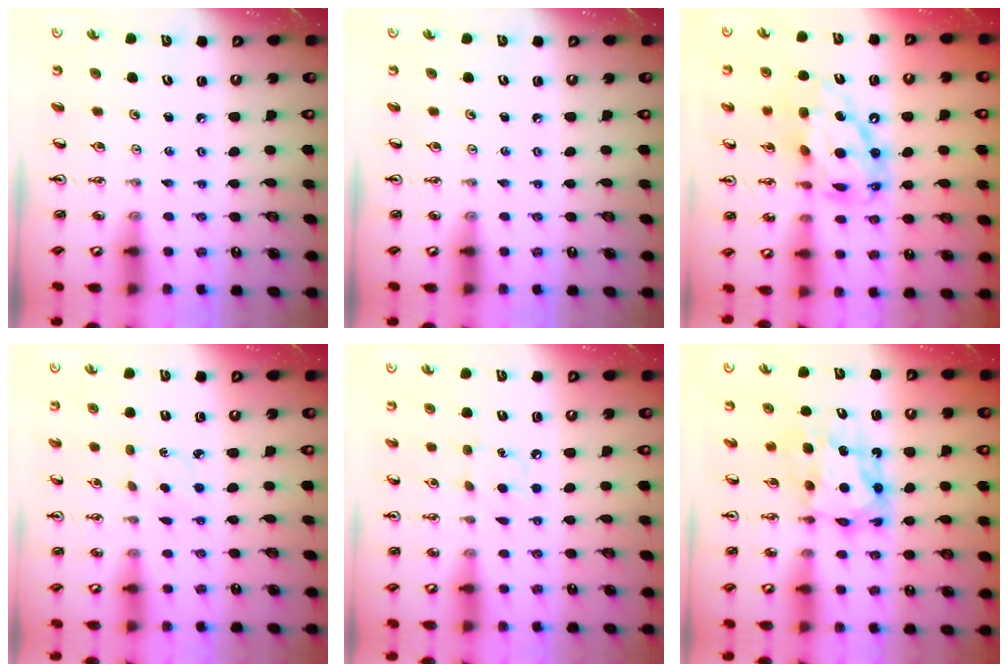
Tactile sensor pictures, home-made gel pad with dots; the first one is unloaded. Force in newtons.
{"total": 0.0}
{"total": 15.2, "press": 15.1, "slide": 1.4}
{"total": 1.6, "press": 1.5, "slide": 0.5}
{"total": 9.1, "press": 9.1, "slide": 1.0}
{"total": 7.1, "press": 7.1, "slide": 0.6}